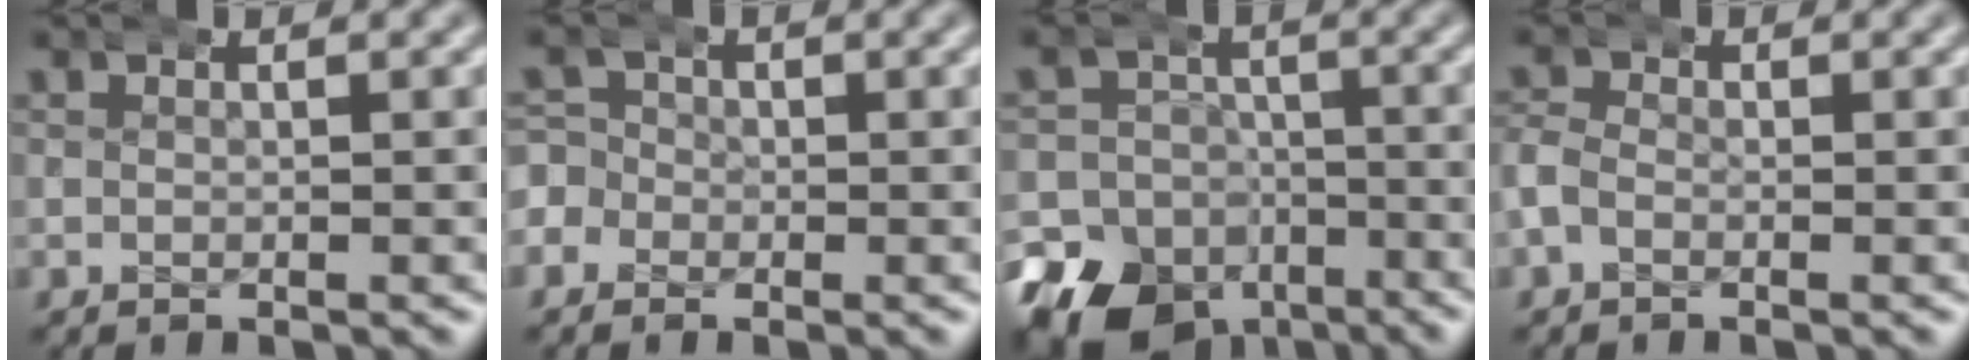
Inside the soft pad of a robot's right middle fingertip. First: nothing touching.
{"total": 4.4, "force": [-0.8, 4.3, 0.6], "torque": [-0.005, 0.006, -0.030]}
{"total": 16.4, "force": [-9.6, 12.4, 5.0], "torque": [-0.080, -0.066, -0.152]}
{"total": 1.7, "force": [-0.8, 1.5, 0.5], "torque": [-0.025, 0.003, -0.018]}